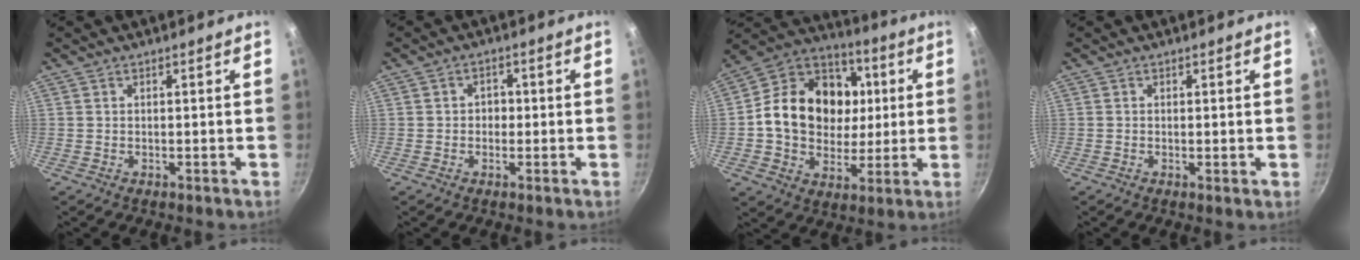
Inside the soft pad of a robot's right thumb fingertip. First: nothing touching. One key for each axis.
{"total": 2.6, "fx": -0.2, "fy": 2.3, "fz": 1.2, "tx": -0.001, "ty": 0.007, "tz": -0.007}
{"total": 21.3, "fx": 2.1, "fy": 17.2, "fz": 12.4, "tx": -0.186, "ty": 0.022, "tz": 0.028}
{"total": 0.6, "fx": 0.0, "fy": 0.1, "fz": 0.6, "tx": -0.010, "ty": -0.003, "tz": -0.002}